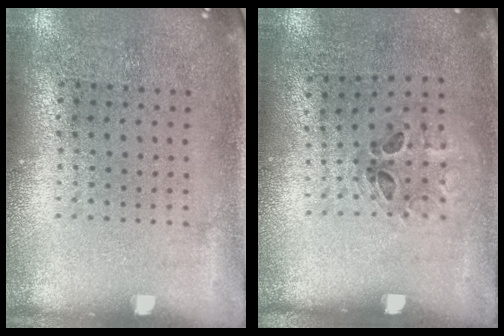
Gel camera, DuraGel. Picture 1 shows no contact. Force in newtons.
{"total": 1.2, "press": 0.7, "slide": 1.0}